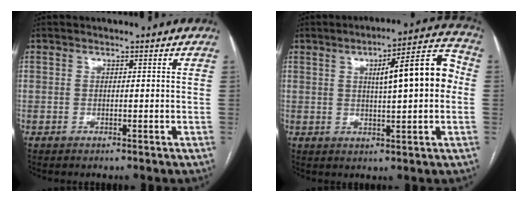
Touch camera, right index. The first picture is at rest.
{"total": 12.0, "force": [1.5, 2.1, 11.7], "torque": [-0.161, 0.036, 0.020]}